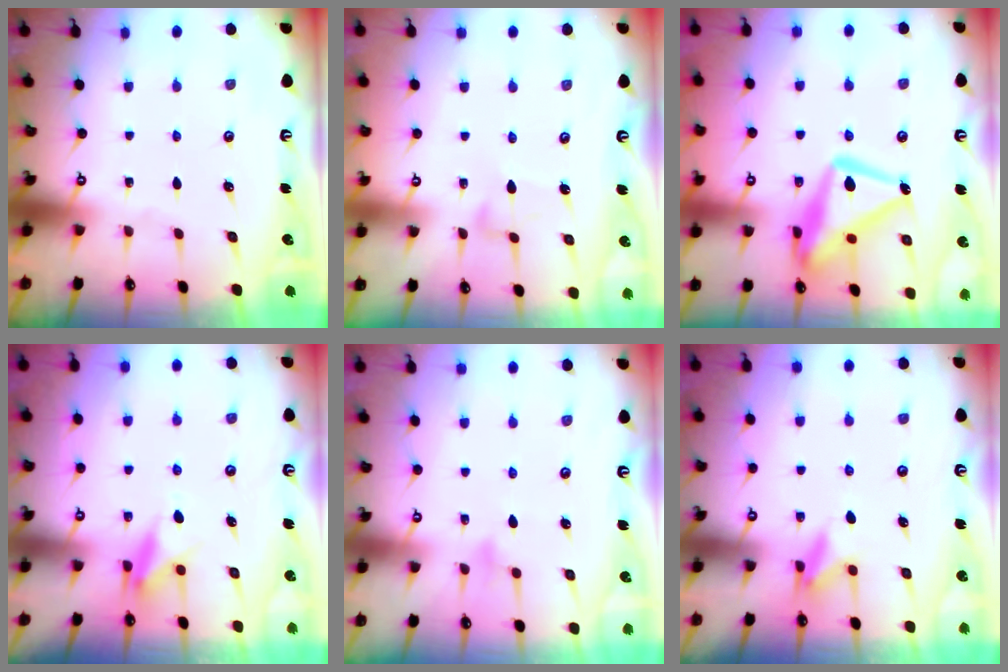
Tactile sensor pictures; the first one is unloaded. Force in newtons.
{"total": 3.9, "press": 3.9, "slide": 0.4}
{"total": 18.5, "press": 18.4, "slide": 1.7}
{"total": 8.0, "press": 8.0, "slide": 0.5}
{"total": 7.1, "press": 7.1, "slide": 0.3}
{"total": 8.5, "press": 8.4, "slide": 1.1}